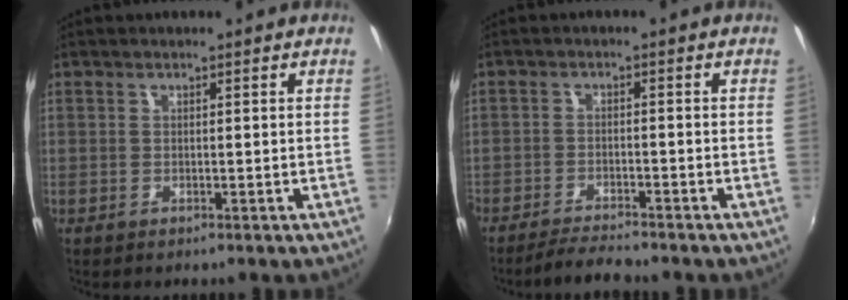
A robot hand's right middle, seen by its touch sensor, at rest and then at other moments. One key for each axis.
{"total": 5.0, "fx": -4.7, "fy": 0.3, "fz": 1.7, "tx": -0.053, "ty": -0.009, "tz": -0.082}